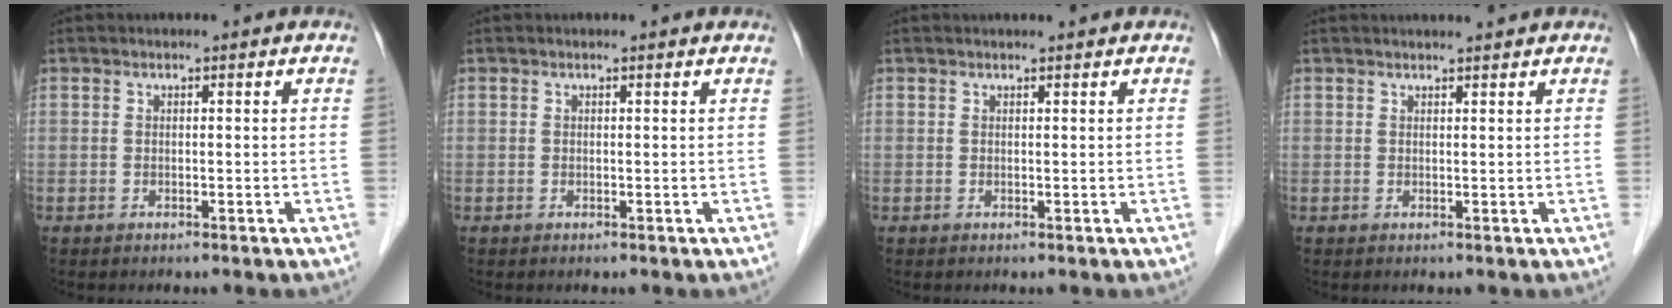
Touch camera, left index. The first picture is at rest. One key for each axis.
{"total": 0.8, "fx": 0.8, "fy": 0.0, "fz": 0.1, "tx": -0.012, "ty": 0.000, "tz": 0.007}
{"total": 1.3, "fx": 1.2, "fy": -0.1, "fz": 0.5, "tx": -0.007, "ty": 0.007, "tz": 0.021}
{"total": 2.9, "fx": 2.8, "fy": 0.0, "fz": 0.8, "tx": -0.012, "ty": 0.014, "tz": 0.037}